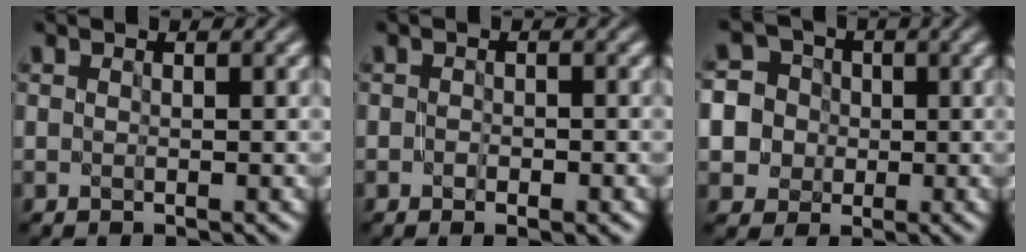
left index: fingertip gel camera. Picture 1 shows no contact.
{"total": 1.5, "force": [-0.6, 0.8, 1.1], "torque": [-0.015, -0.003, -0.008]}
{"total": 7.8, "force": [-0.4, 7.4, 2.4], "torque": [-0.052, 0.022, -0.023]}